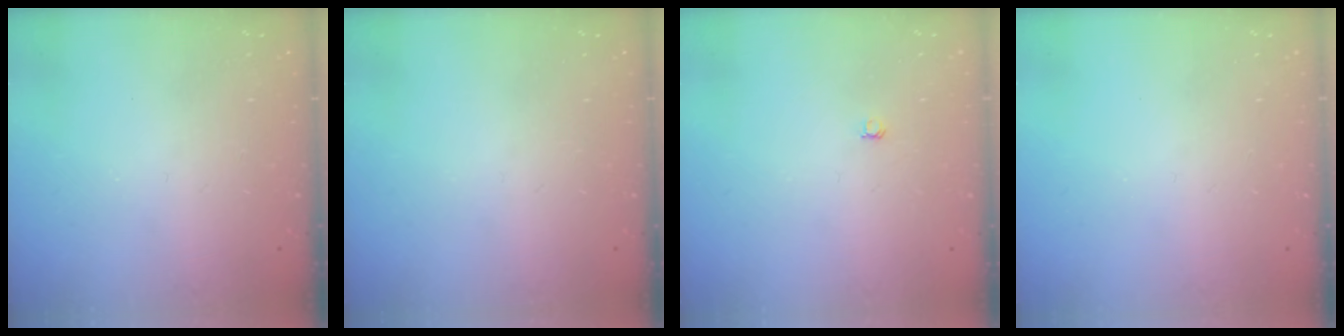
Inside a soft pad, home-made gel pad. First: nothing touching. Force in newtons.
{"total": 0.0}
{"total": 3.0, "press": 3.0, "slide": 0.3}
{"total": 0.0}